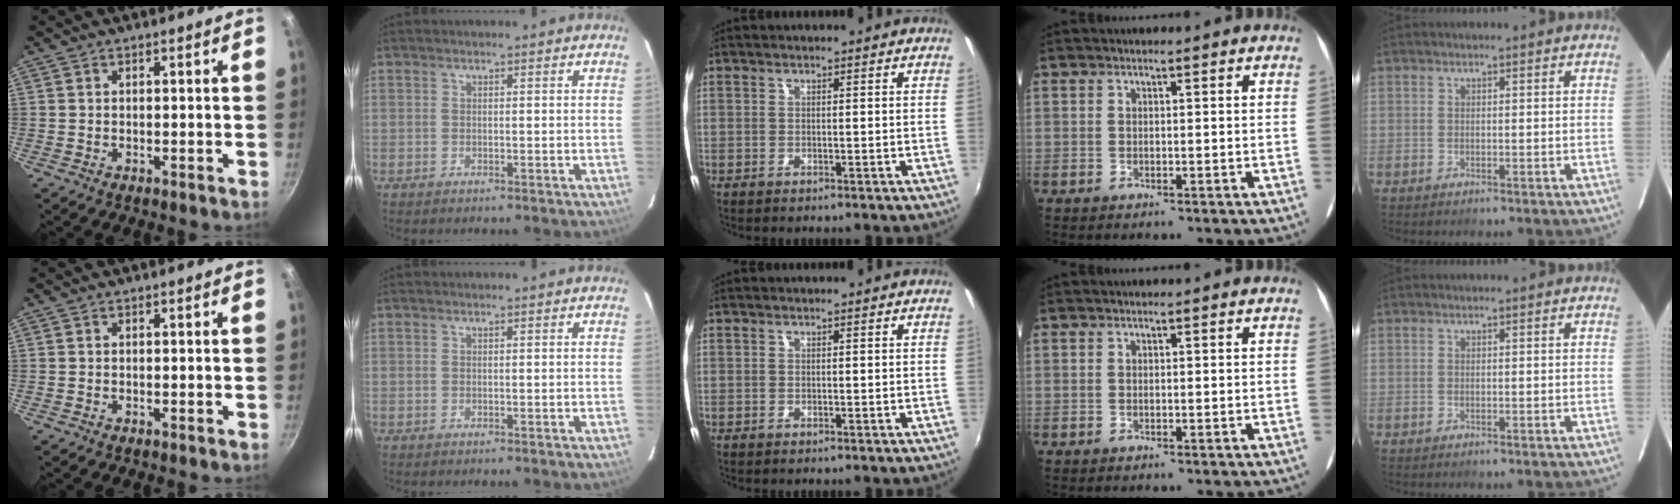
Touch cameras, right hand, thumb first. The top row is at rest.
{}